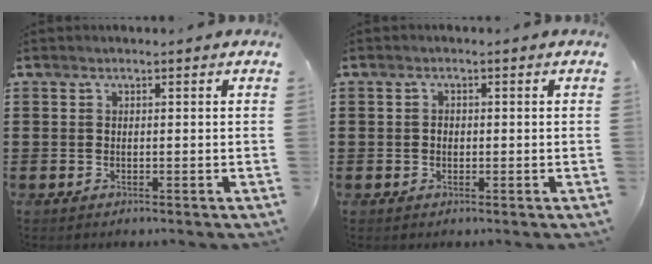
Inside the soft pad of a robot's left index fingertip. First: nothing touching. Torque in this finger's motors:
{"motor_torque": [0.42, 0.47, 0.11, 0.03]}